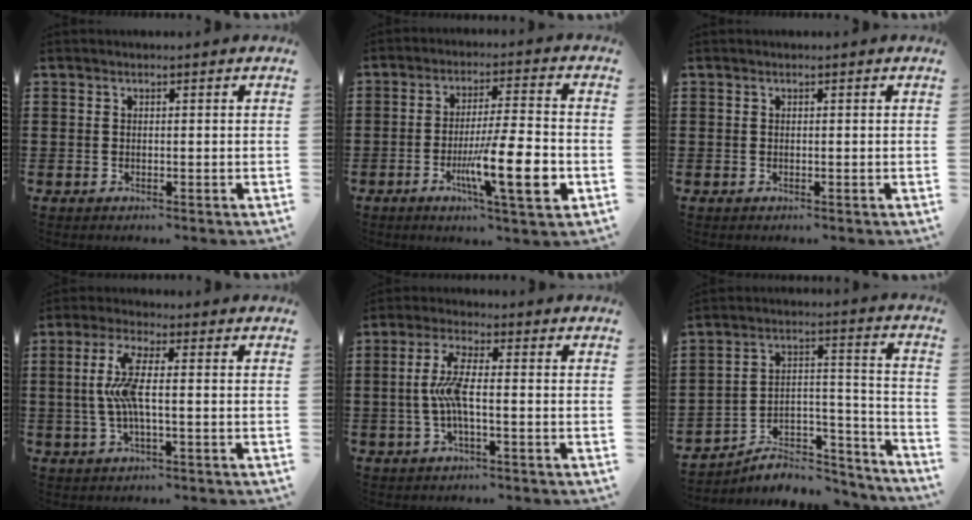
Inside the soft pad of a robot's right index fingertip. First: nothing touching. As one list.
[{"total": 12.7, "force": [-3.9, 2.0, 11.9], "torque": [-0.204, -0.011, -0.068]}, {"total": 0.0}, {"total": 6.8, "force": [-0.5, 1.6, 6.6], "torque": [-0.155, -0.010, -0.022]}, {"total": 5.8, "force": [-1.1, 1.2, 5.5], "torque": [-0.128, -0.006, -0.030]}, {"total": 6.2, "force": [-5.2, 2.8, 1.8], "torque": [-0.027, 0.014, -0.099]}]